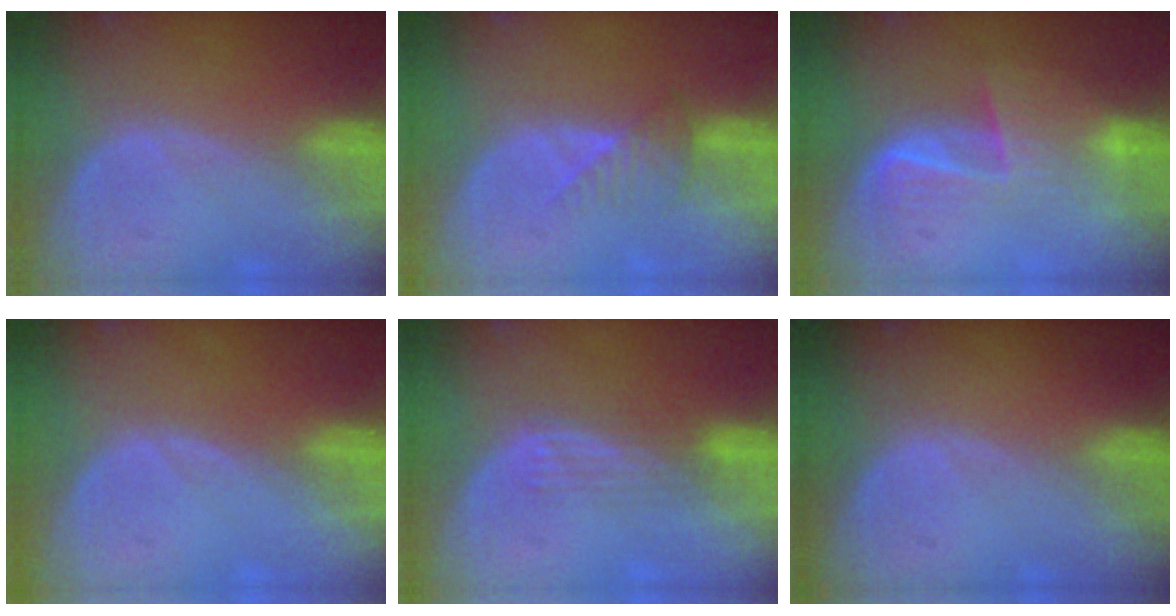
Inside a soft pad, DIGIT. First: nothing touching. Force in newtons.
{"total": 3.4, "press": 3.0, "slide": 1.5}
{"total": 6.0, "press": 5.6, "slide": 2.1}
{"total": 0.0}
{"total": 2.9, "press": 2.7, "slide": 1.1}
{"total": 0.0}